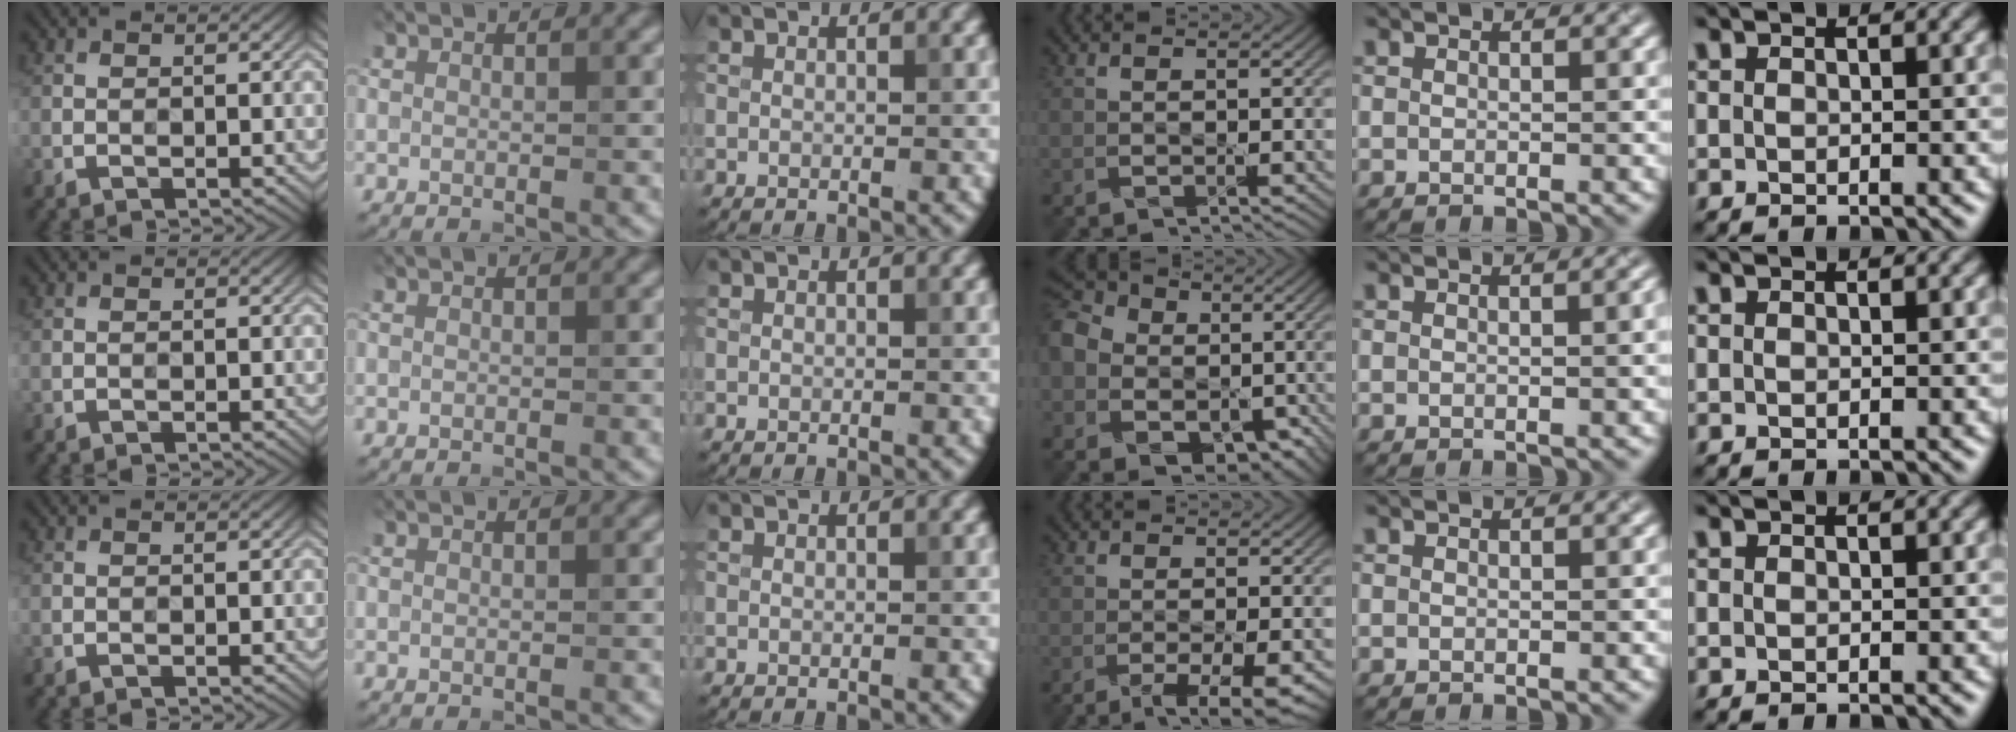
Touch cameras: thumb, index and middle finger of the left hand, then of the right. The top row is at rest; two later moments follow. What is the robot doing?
{"motion": "pour", "object": "watering can"}